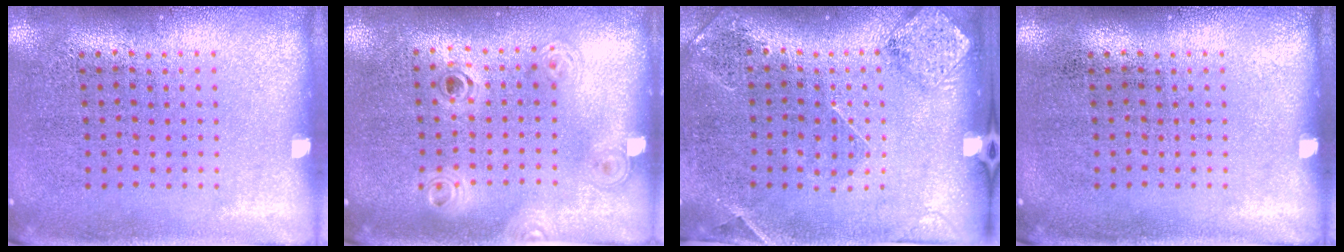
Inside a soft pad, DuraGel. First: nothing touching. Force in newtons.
{"total": 1.2, "press": 1.1, "slide": 0.5}
{"total": 1.5, "press": 1.4, "slide": 0.6}
{"total": 0.0}